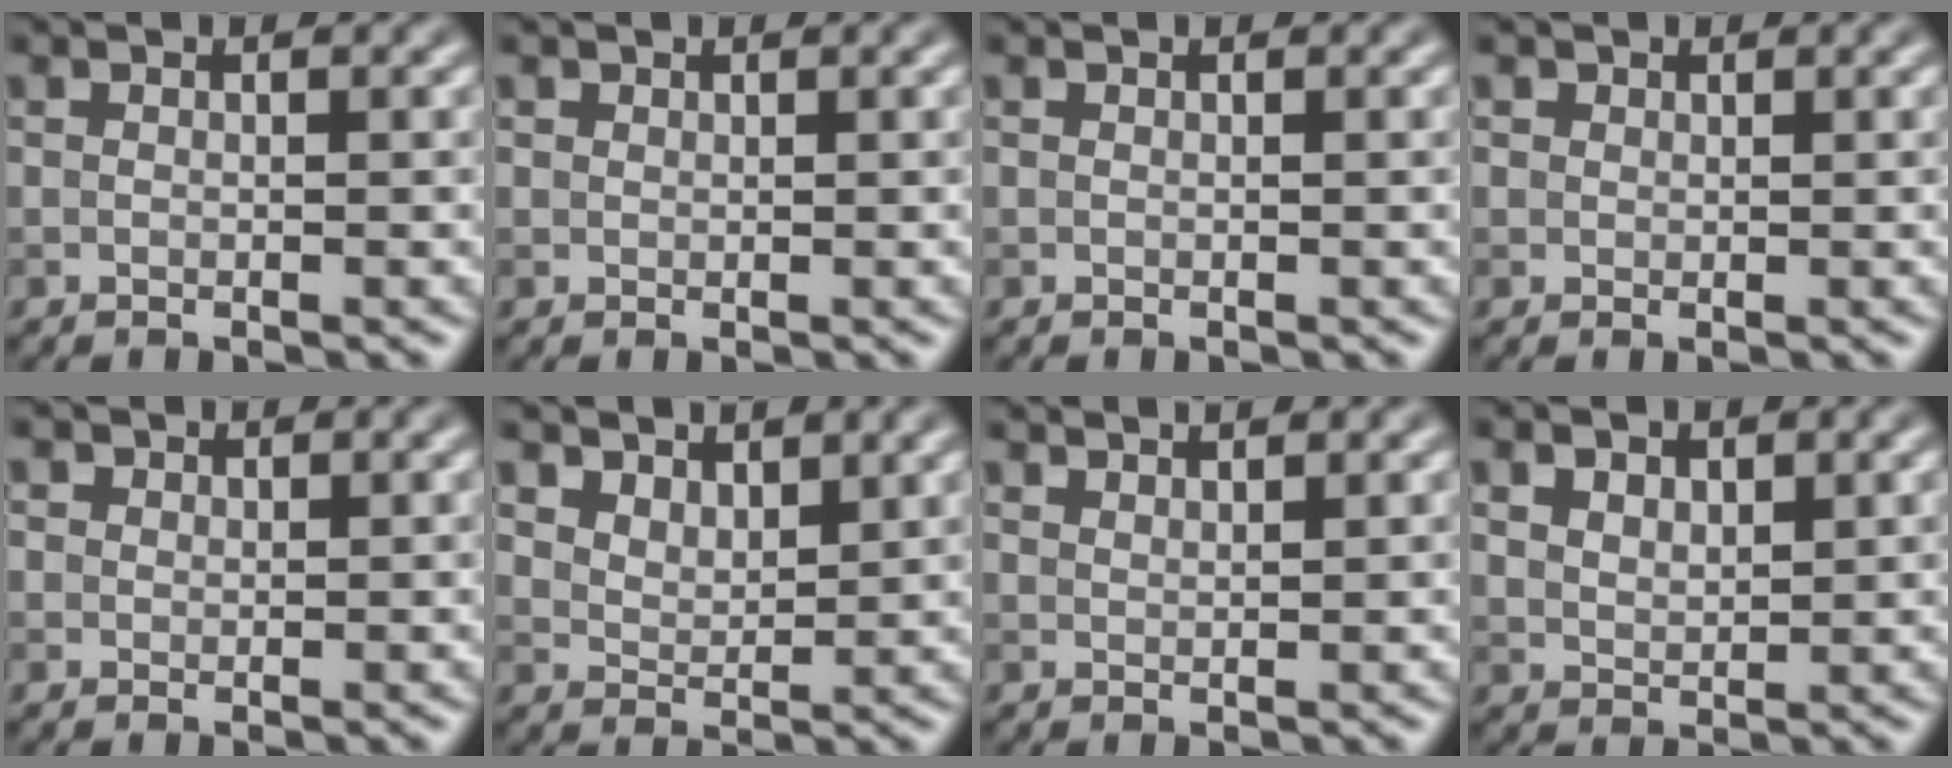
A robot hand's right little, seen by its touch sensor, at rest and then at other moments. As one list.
[{"total": 0.7, "force": [0.5, 0.5, 0.0], "torque": [0.004, -0.002, 0.009]}, {"total": 0.0}, {"total": 1.0, "force": [0.6, 0.8, 0.2], "torque": [0.000, -0.003, 0.006]}, {"total": 1.4, "force": [0.9, 1.0, 0.3], "torque": [-0.004, -0.007, 0.014]}, {"total": 4.6, "force": [3.7, 2.2, 1.7], "torque": [-0.046, -0.006, 0.075]}, {"total": 2.3, "force": [2.2, 0.3, 0.6], "torque": [0.001, 0.000, 0.027]}, {"total": 2.3, "force": [1.4, 1.3, 1.2], "torque": [-0.027, -0.002, 0.030]}]